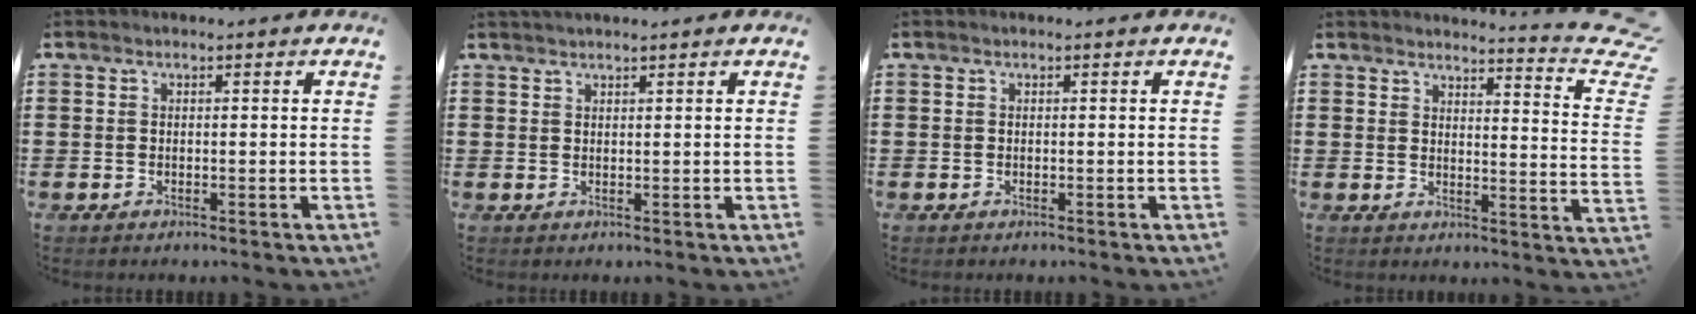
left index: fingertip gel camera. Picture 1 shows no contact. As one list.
[{"total": 1.2, "force": [1.1, 0.0, 0.4], "torque": [-0.009, 0.000, 0.021]}, {"total": 0.0}, {"total": 4.5, "force": [4.1, -0.3, 2.0], "torque": [-0.034, -0.039, 0.062]}]